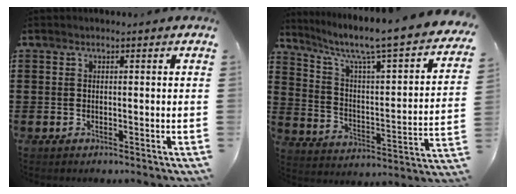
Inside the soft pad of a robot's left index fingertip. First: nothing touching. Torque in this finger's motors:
{"motor_torque": [2.14, 0.00, 0.78, 0.21]}